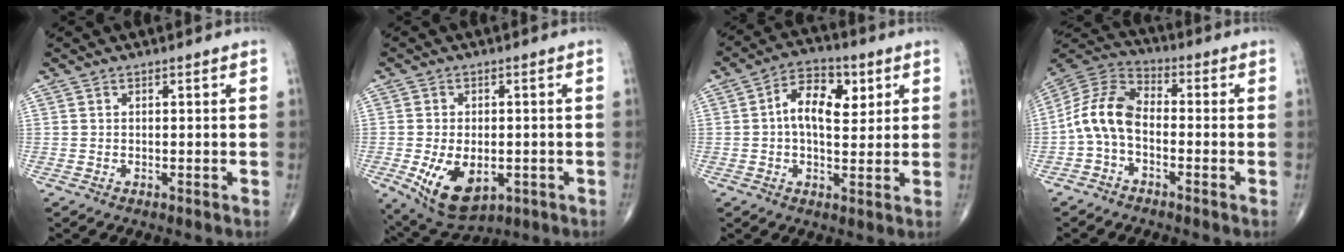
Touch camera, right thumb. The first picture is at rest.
{"total": 11.2, "force": [-3.1, 6.6, 8.5], "torque": [-0.134, -0.004, -0.034]}
{"total": 10.4, "force": [2.3, 6.0, 8.1], "torque": [-0.105, 0.006, 0.031]}
{"total": 9.8, "force": [-2.1, 6.0, 7.4], "torque": [-0.142, 0.036, -0.057]}